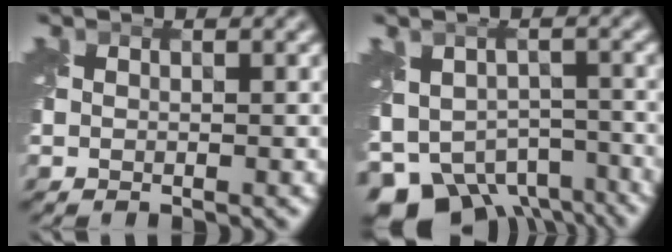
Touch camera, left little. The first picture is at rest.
{"total": 9.7, "force": [-6.0, 6.1, 4.6], "torque": [-0.088, -0.024, -0.091]}